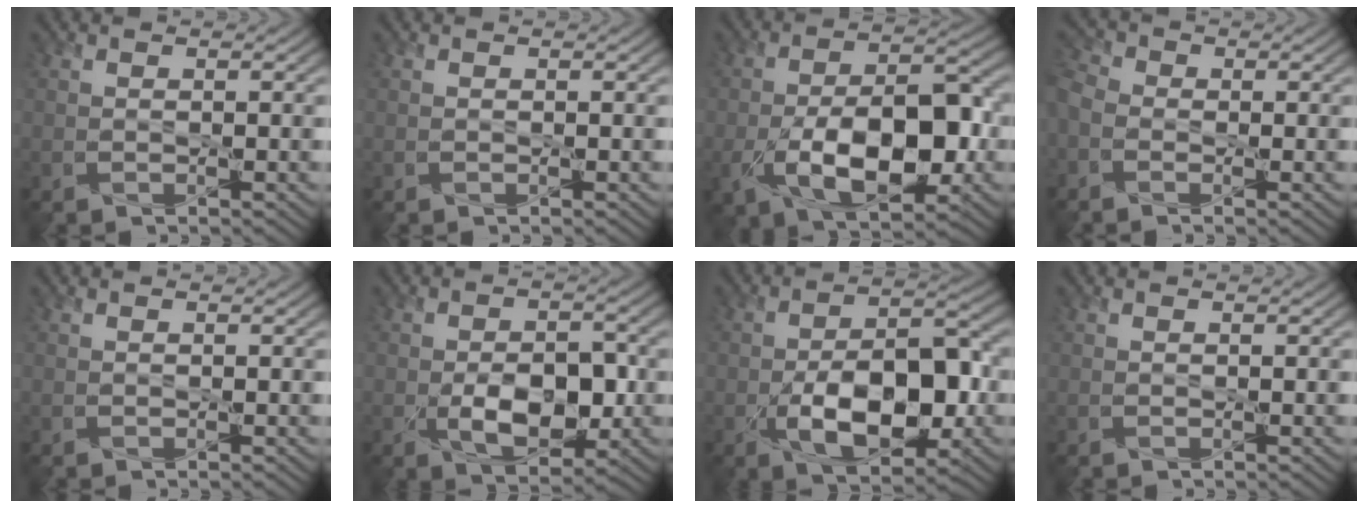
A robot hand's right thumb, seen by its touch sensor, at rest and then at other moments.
{"total": 0.0}
{"total": 11.9, "force": [-3.3, 6.3, 9.5], "torque": [-0.167, -0.009, -0.055]}
{"total": 4.4, "force": [-1.8, 3.2, 2.5], "torque": [-0.065, -0.002, -0.044]}
{"total": 0.0}
{"total": 7.1, "force": [-1.6, 4.2, 5.5], "torque": [-0.095, -0.013, -0.022]}
{"total": 10.6, "force": [-2.8, 5.6, 8.6], "torque": [-0.142, -0.002, -0.045]}
{"total": 0.0}